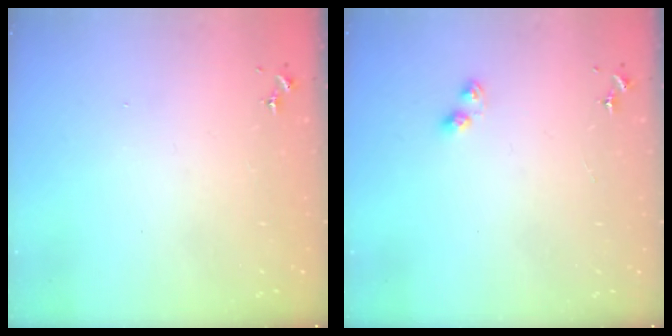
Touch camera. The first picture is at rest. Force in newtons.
{"total": 2.8, "press": 2.7, "slide": 0.4}